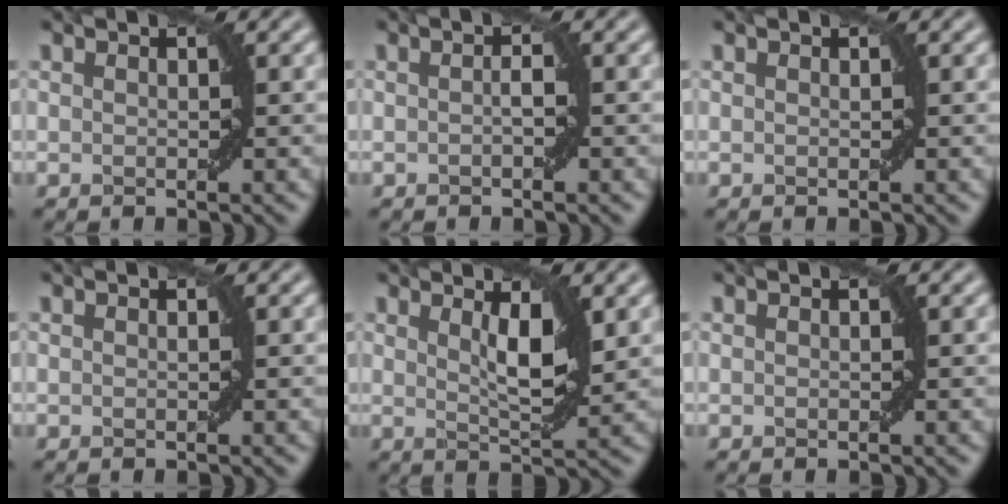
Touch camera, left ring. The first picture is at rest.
{"total": 1.0, "force": [-0.2, 0.1, 1.0], "torque": [-0.017, 0.004, -0.001]}
{"total": 0.0}
{"total": 0.0}
{"total": 3.4, "force": [1.3, 0.8, 3.1], "torque": [-0.051, -0.006, 0.023]}
{"total": 0.0}